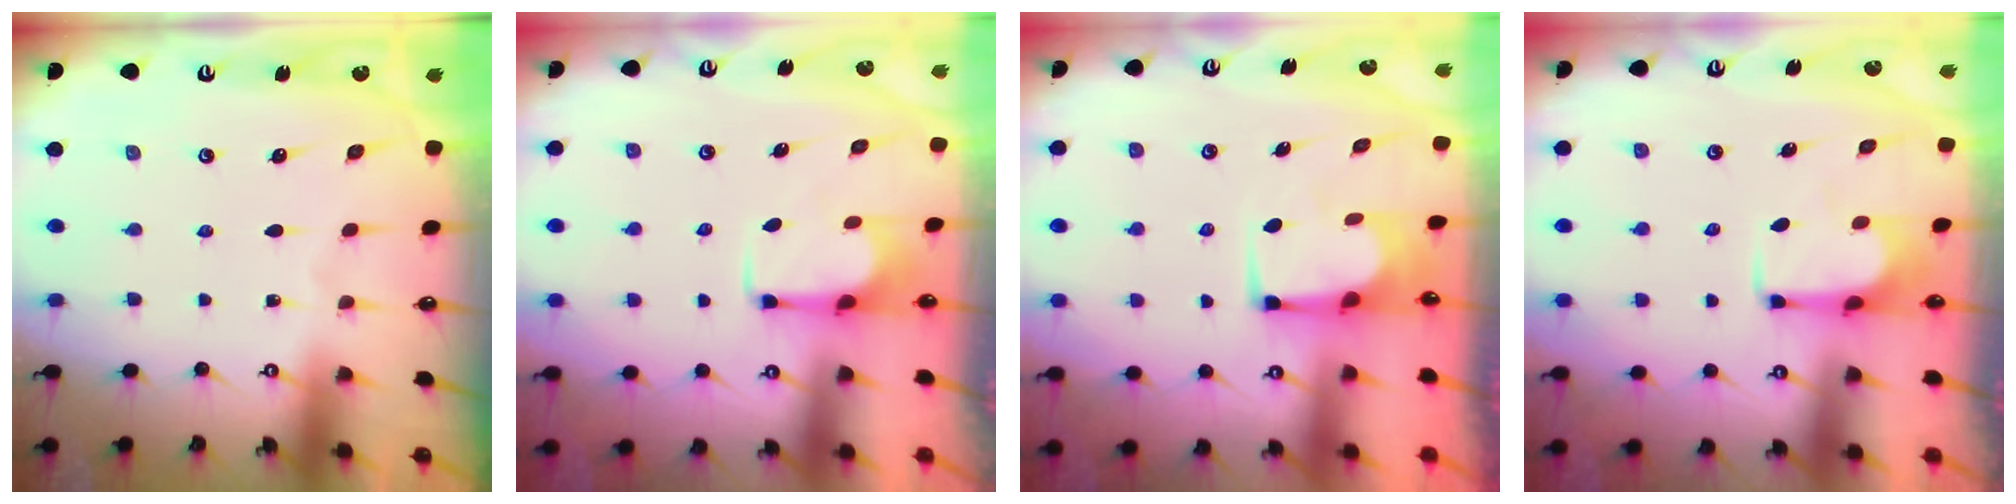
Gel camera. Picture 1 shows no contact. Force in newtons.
{"total": 2.8, "press": 2.7, "slide": 0.9}
{"total": 2.4, "press": 2.4, "slide": 0.2}
{"total": 3.6, "press": 3.5, "slide": 0.7}